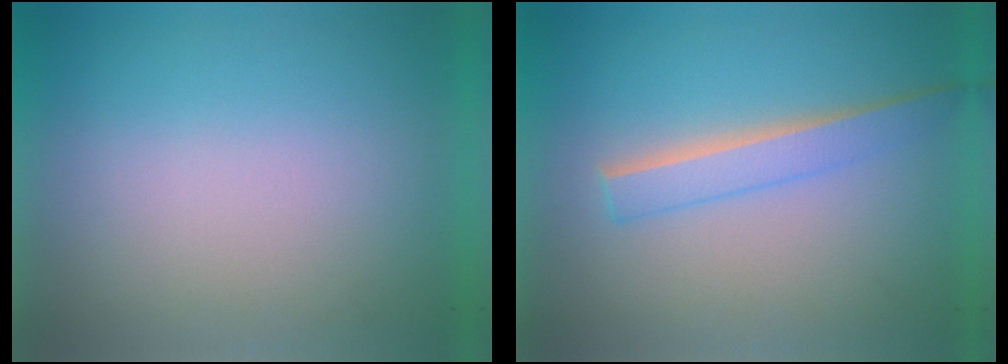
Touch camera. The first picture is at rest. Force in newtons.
{"total": 2.2}